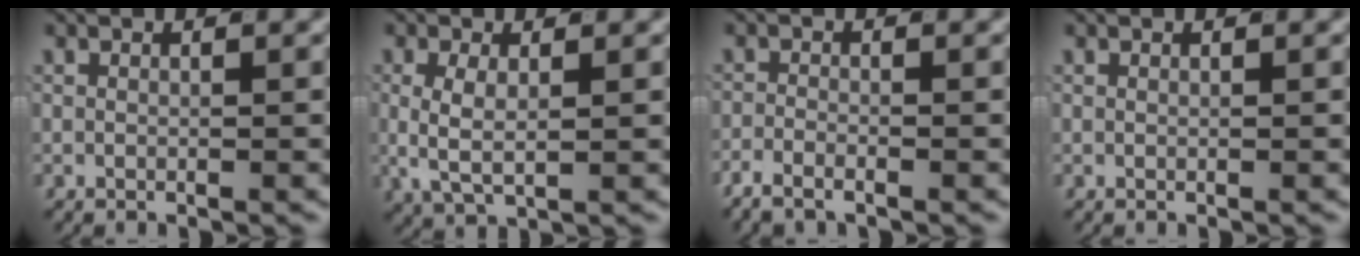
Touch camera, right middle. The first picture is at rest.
{"total": 3.9, "force": [0.1, 2.3, 3.2], "torque": [-0.081, -0.012, 0.011]}
{"total": 2.3, "force": [-1.9, 0.7, 1.0], "torque": [-0.018, 0.000, -0.039]}
{"total": 0.0}